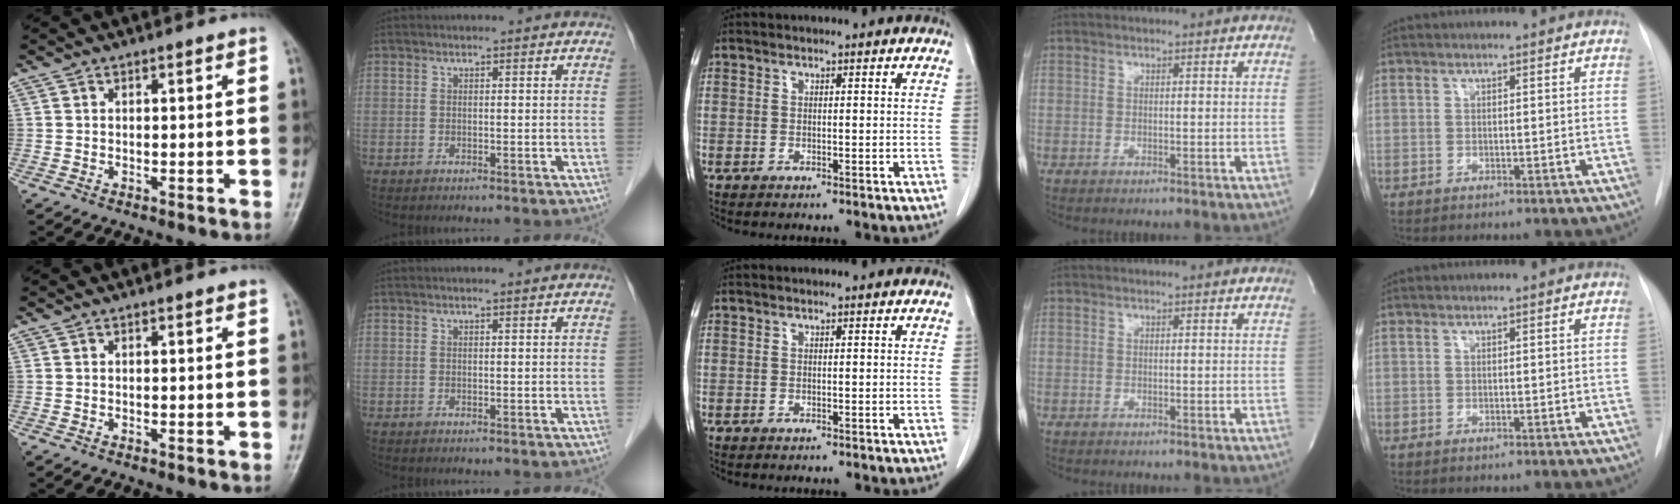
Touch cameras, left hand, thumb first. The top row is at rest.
{"index": {"total": 0.6, "force": [0.5, -0.1, 0.2], "torque": [-0.008, 0.001, 0.012]}}